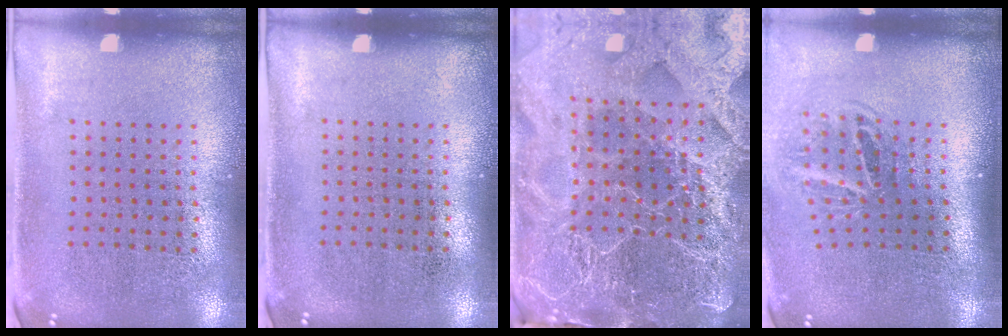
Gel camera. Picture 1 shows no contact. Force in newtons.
{"total": 0.0}
{"total": 5.6, "press": 5.0, "slide": 2.5}
{"total": 1.8, "press": 1.2, "slide": 1.4}